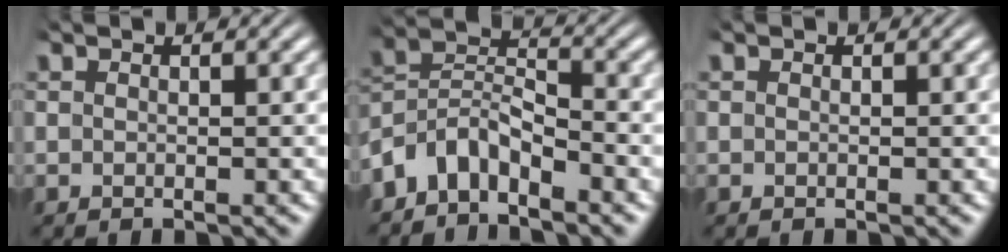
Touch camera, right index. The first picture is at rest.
{"total": 6.8, "force": [-3.2, 5.0, 3.3], "torque": [-0.074, -0.021, -0.056]}
{"total": 0.0}